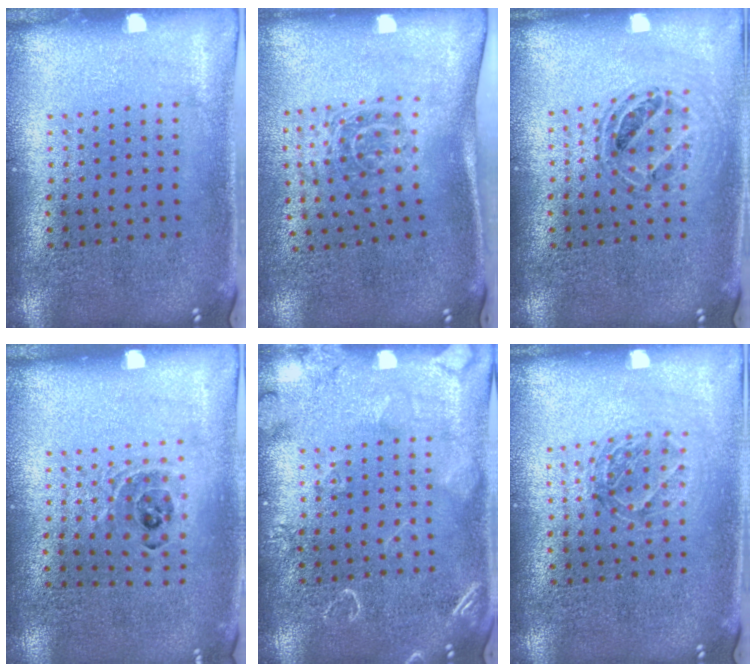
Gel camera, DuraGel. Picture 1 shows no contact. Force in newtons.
{"total": 1.7, "press": 1.1, "slide": 1.3}
{"total": 0.8, "press": 0.8, "slide": 0.2}
{"total": 0.9, "press": 0.9, "slide": 0.1}
{"total": 2.4, "press": 2.4, "slide": 0.4}
{"total": 1.2, "press": 1.0, "slide": 0.5}